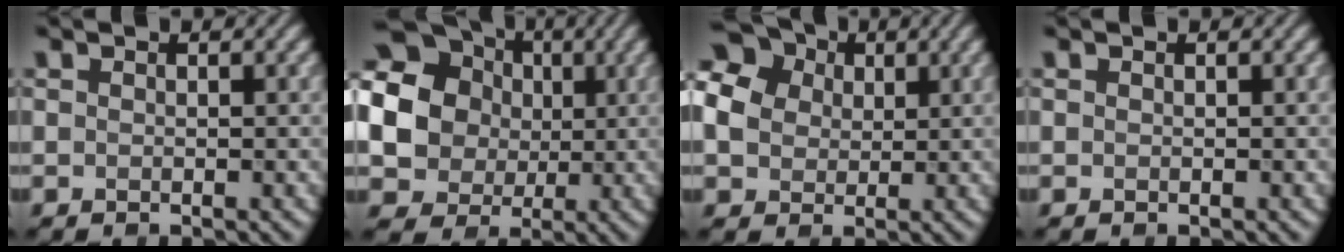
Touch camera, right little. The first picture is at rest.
{"total": 21.0, "force": [3.5, 19.3, 7.6], "torque": [-0.200, 0.011, 0.017]}
{"total": 9.8, "force": [2.7, 8.0, 5.0], "torque": [-0.113, 0.037, 0.033]}
{"total": 0.0}